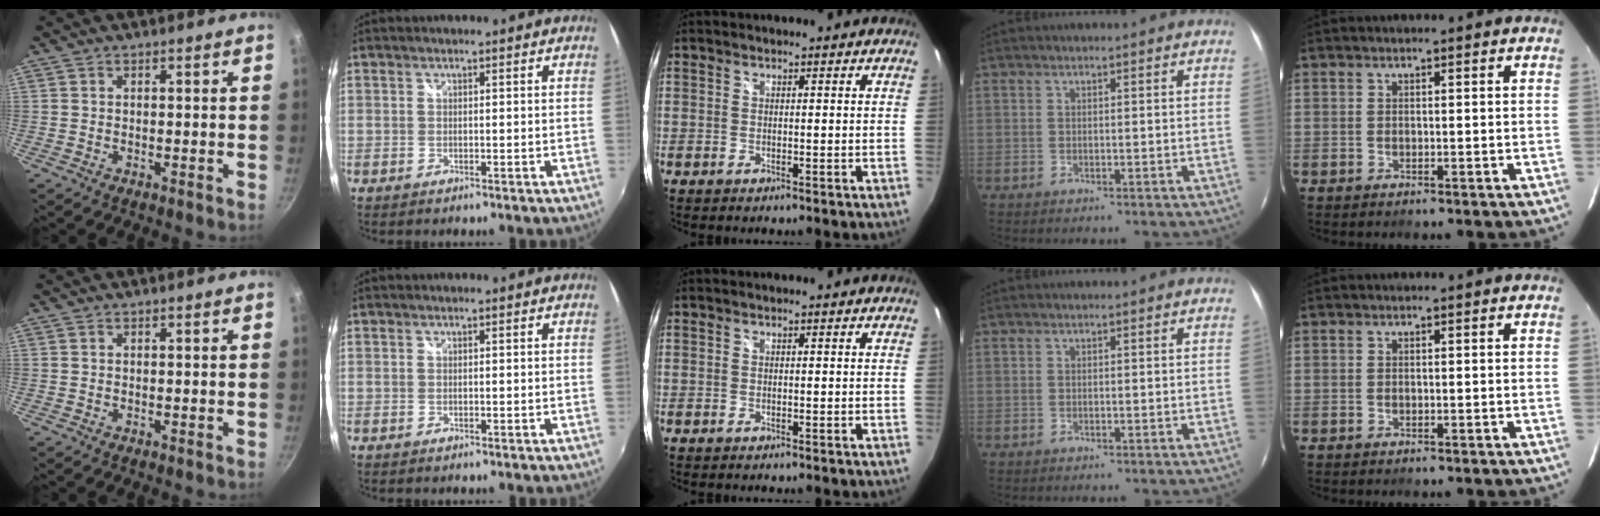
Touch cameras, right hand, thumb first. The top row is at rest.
{}